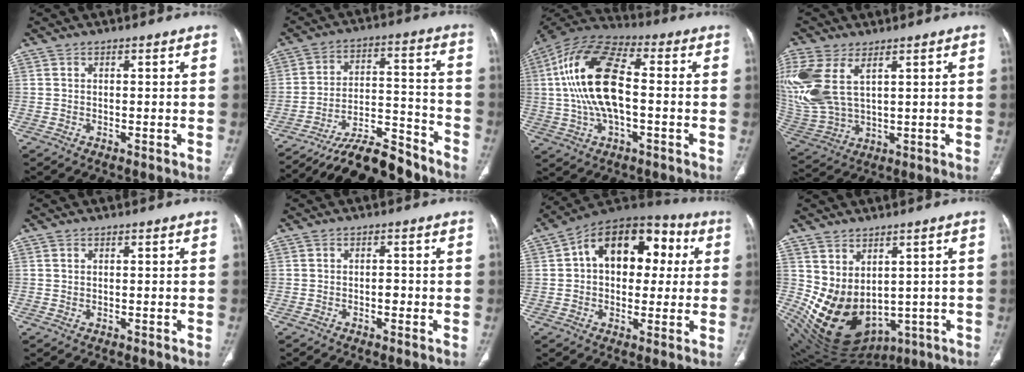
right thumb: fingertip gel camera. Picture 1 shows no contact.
{"total": 15.6, "force": [-14.0, 3.6, 5.8], "torque": [-0.085, 0.097, -0.233]}
{"total": 17.8, "force": [0.4, 8.3, 15.8], "torque": [-0.317, 0.027, 0.001]}
{"total": 17.1, "force": [5.8, 9.7, 12.8], "torque": [-0.323, -0.012, 0.127]}
{"total": 0.0}
{"total": 1.5, "force": [-0.6, 0.8, 1.2], "torque": [-0.013, 0.003, -0.010]}
{"total": 18.4, "force": [3.6, 12.1, 13.4], "torque": [-0.155, 0.034, 0.047]}
{"total": 14.2, "force": [-0.5, 10.4, 9.7], "torque": [-0.155, -0.016, 0.036]}